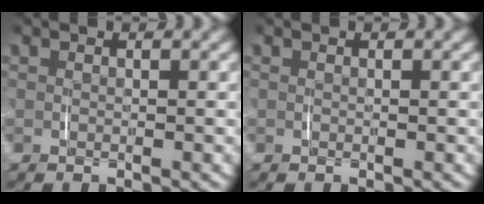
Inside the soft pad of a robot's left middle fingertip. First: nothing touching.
{"total": 0.0}